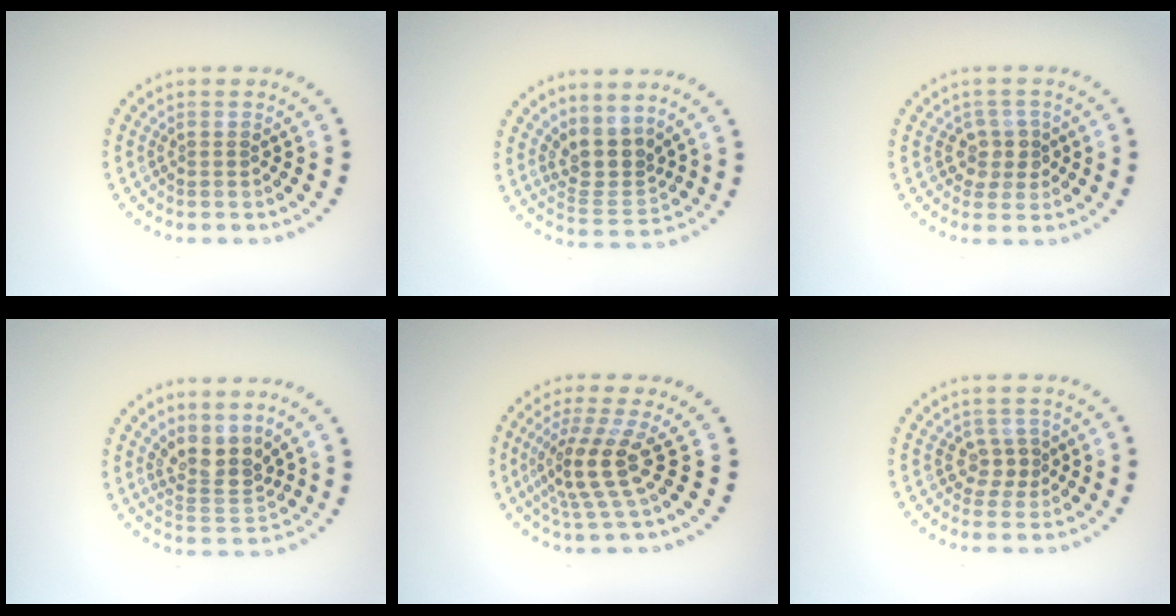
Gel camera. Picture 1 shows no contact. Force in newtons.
{"total": 3.2, "press": 2.4, "slide": 2.1}
{"total": 2.2, "press": 2.0, "slide": 1.0}
{"total": 3.3, "press": 2.5, "slide": 2.2}
{"total": 4.3, "press": 3.0, "slide": 3.0}
{"total": 1.7, "press": 1.5, "slide": 0.9}